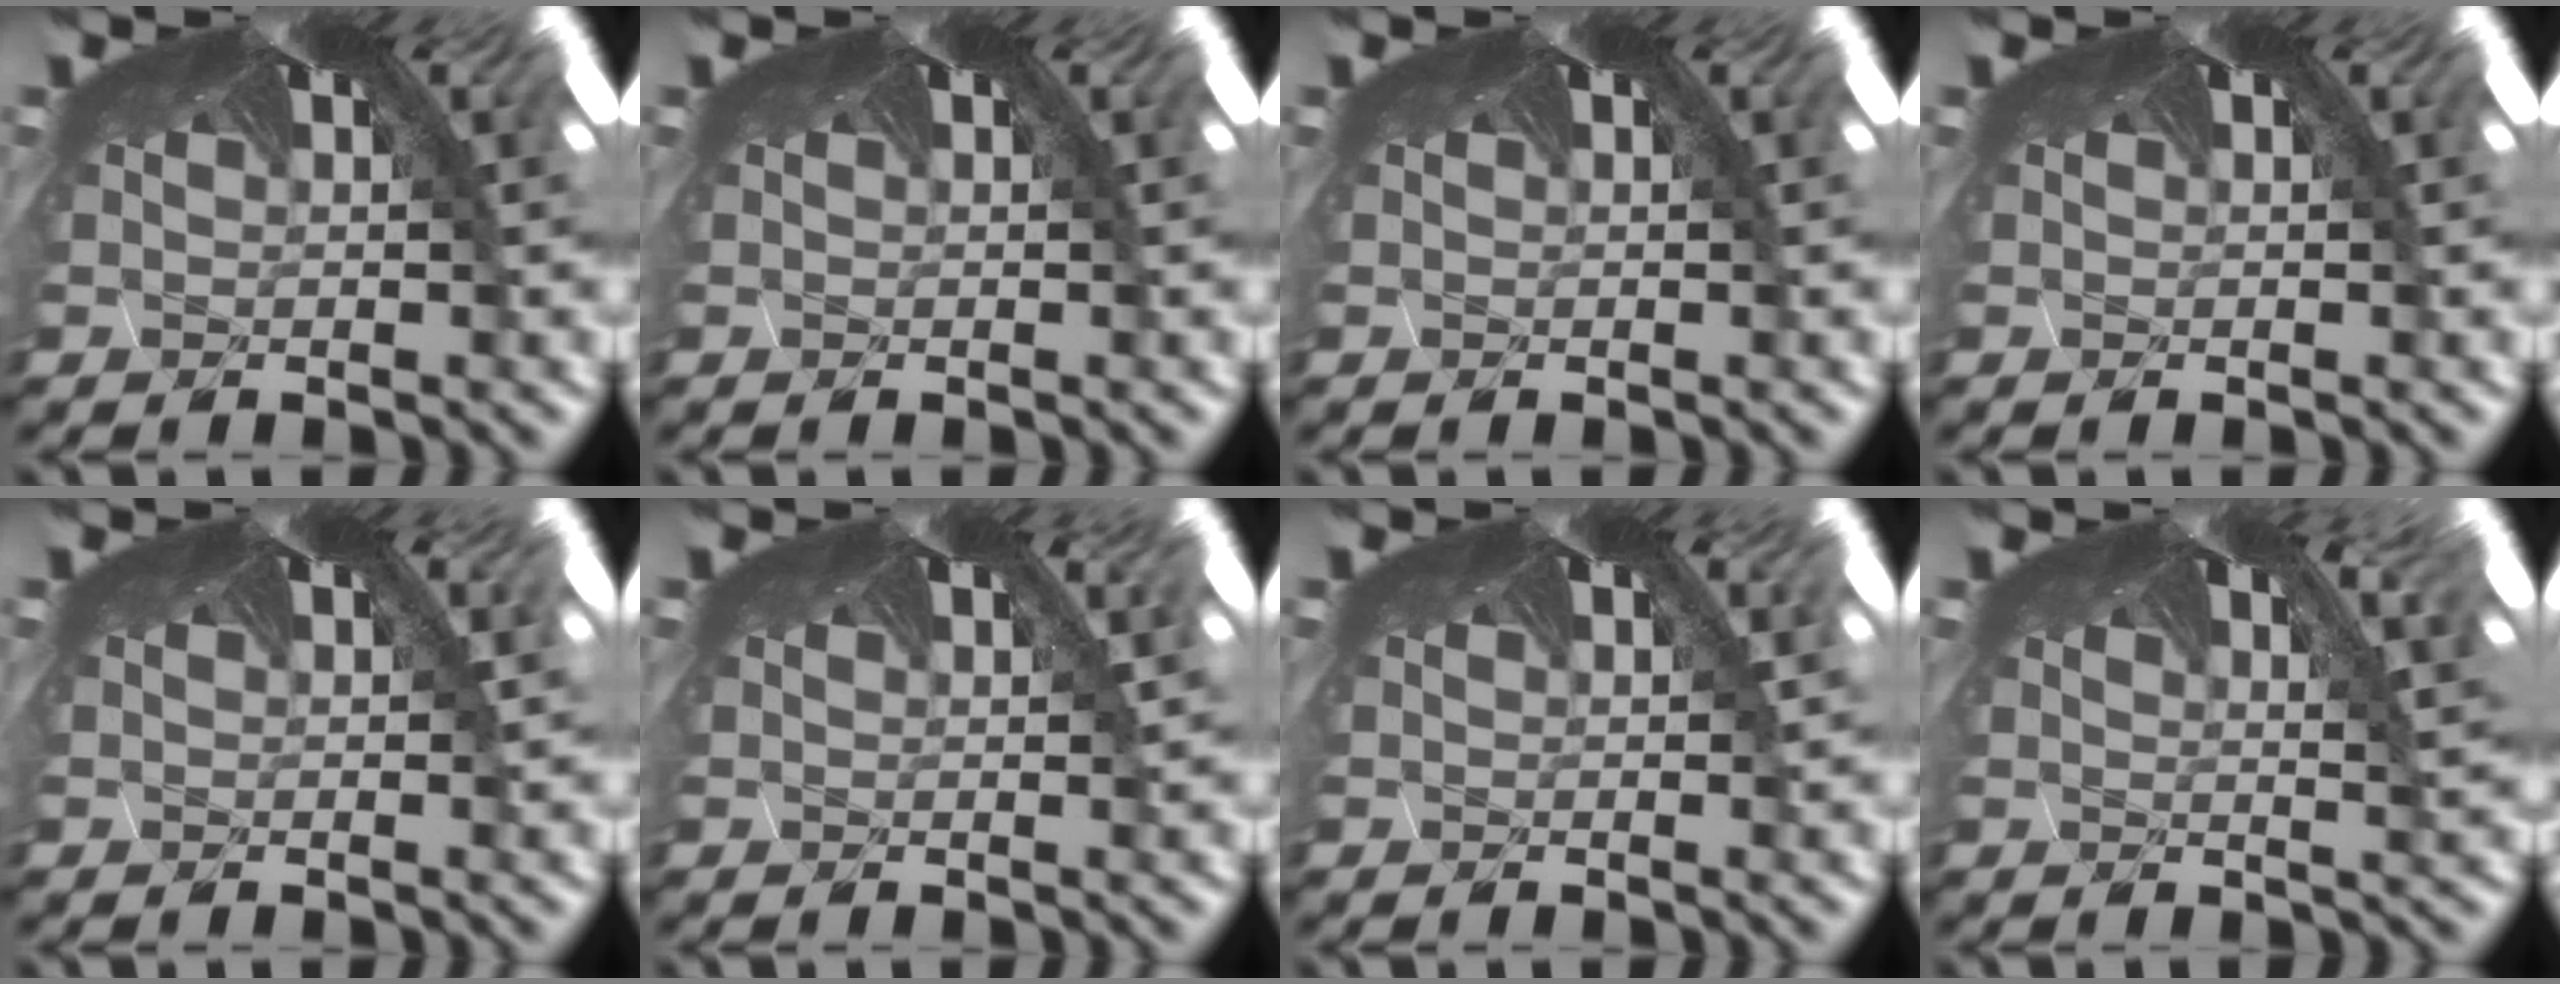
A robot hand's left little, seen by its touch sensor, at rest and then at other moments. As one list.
[{"total": 0.0}, {"total": 0.0}, {"total": 0.0}, {"total": 0.0}, {"total": 0.6, "force": [-0.2, -0.4, -0.4], "torque": [-0.001, 0.000, -0.002]}, {"total": 0.0}, {"total": 1.1, "force": [0.8, -0.7, -0.1], "torque": [-0.002, 0.000, 0.005]}]